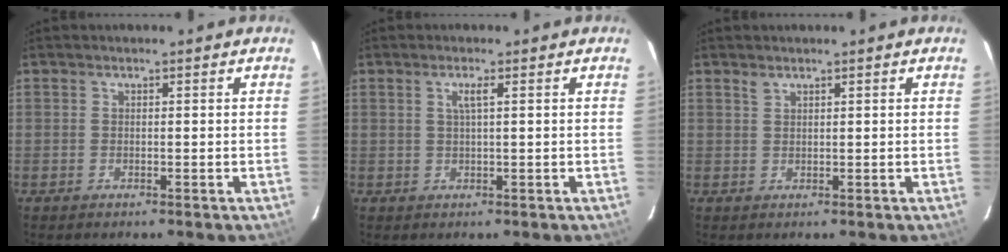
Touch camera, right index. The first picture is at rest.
{"total": 1.7, "force": [0.5, -0.2, 1.6], "torque": [-0.031, 0.001, 0.010]}
{"total": 0.9, "force": [0.8, 0.4, 0.4], "torque": [-0.007, 0.002, 0.015]}